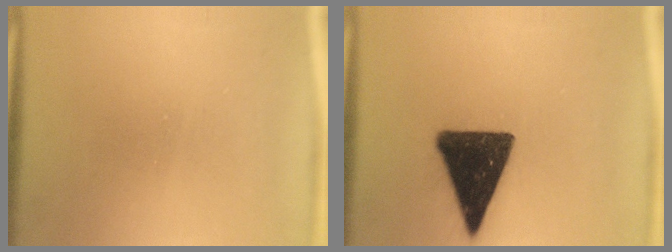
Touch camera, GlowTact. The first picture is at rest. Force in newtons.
{"total": 15.4}